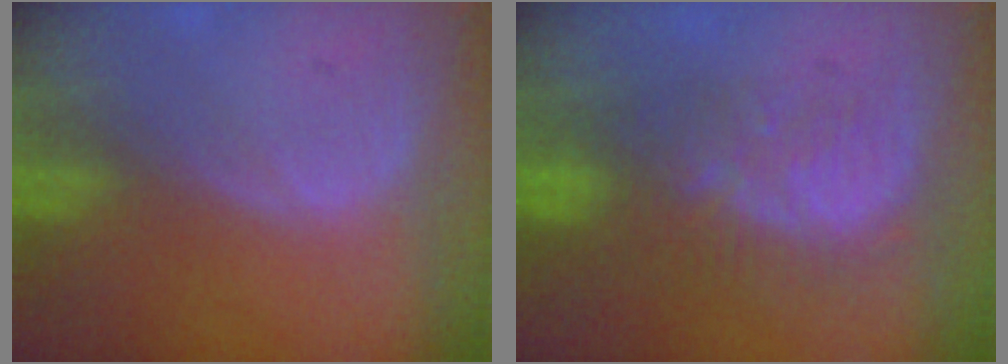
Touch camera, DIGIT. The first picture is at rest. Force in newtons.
{"total": 8.3, "press": 7.8, "slide": 2.8}